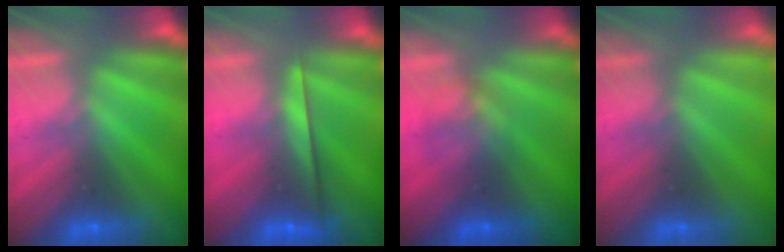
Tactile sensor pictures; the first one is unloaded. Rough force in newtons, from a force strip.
{"total": 2.3}
{"total": 1.6}
{"total": 3.0}